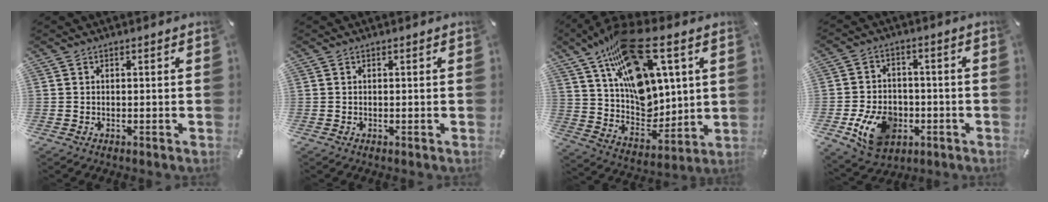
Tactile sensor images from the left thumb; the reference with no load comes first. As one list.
[{"total": 0.0}, {"total": 20.8, "force": [10.4, 11.6, 13.8], "torque": [-0.239, -0.064, 0.185]}, {"total": 12.1, "force": [-4.0, 9.0, 7.0], "torque": [-0.139, 0.014, -0.068]}]